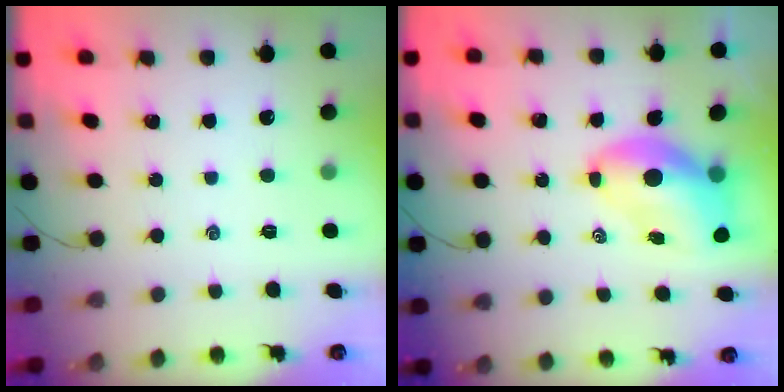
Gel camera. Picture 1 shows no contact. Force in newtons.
{"total": 9.6, "press": 9.2, "slide": 2.6}